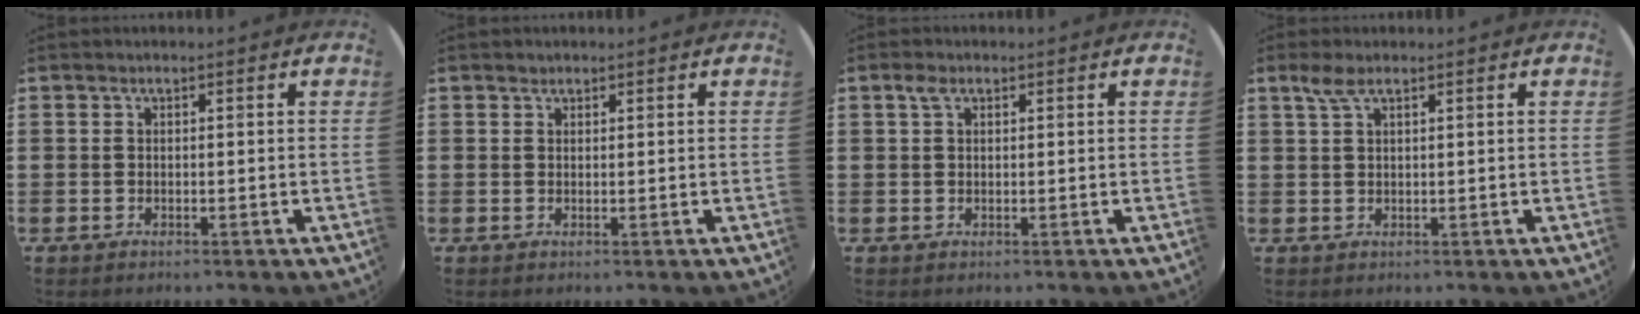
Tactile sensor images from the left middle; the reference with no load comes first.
{"total": 0.6, "force": [0.6, 0.2, -0.1], "torque": [0.002, 0.003, 0.011]}
{"total": 1.6, "force": [0.8, 1.0, 1.0], "torque": [-0.014, 0.002, 0.014]}
{"total": 2.5, "force": [1.5, 0.7, 1.9], "torque": [-0.041, 0.006, 0.027]}